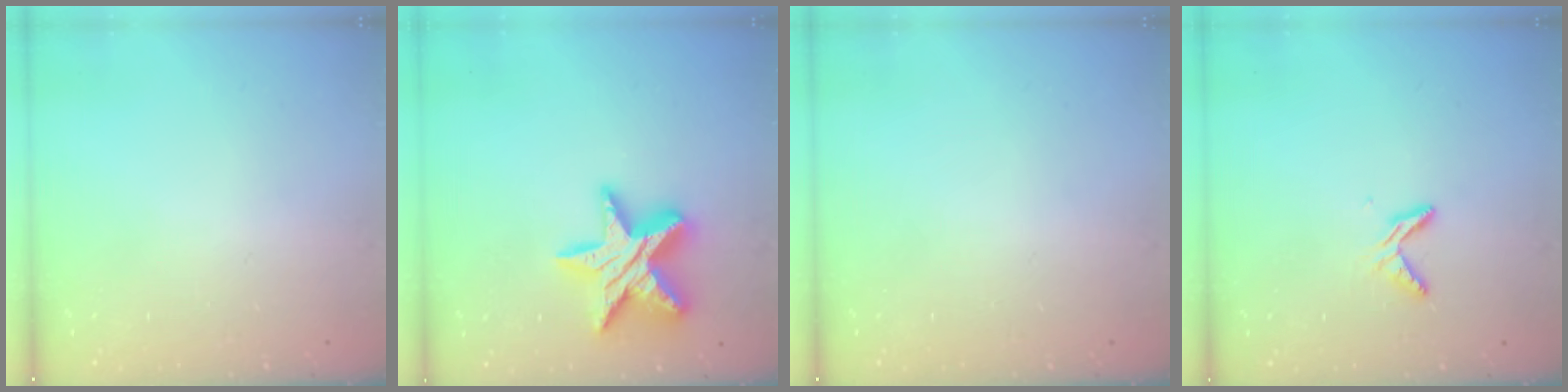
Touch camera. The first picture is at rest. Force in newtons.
{"total": 17.3, "press": 17.2, "slide": 1.5}
{"total": 0.0}
{"total": 6.6, "press": 6.6, "slide": 0.5}